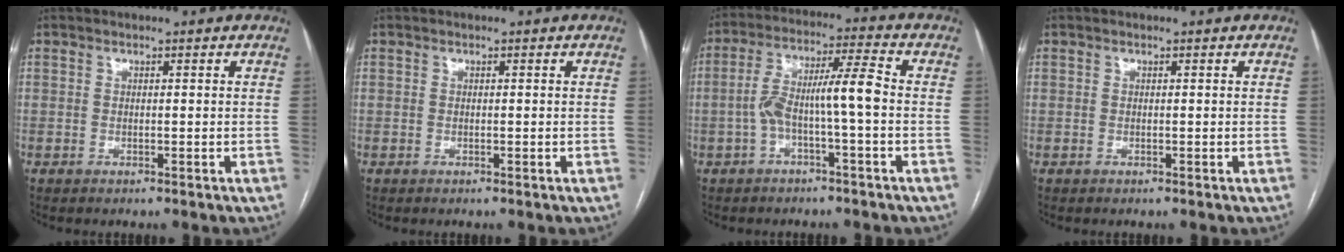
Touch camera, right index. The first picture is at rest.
{"total": 0.0}
{"total": 8.6, "force": [-1.6, 0.5, 8.4], "torque": [-0.156, 0.035, -0.030]}
{"total": 0.0}